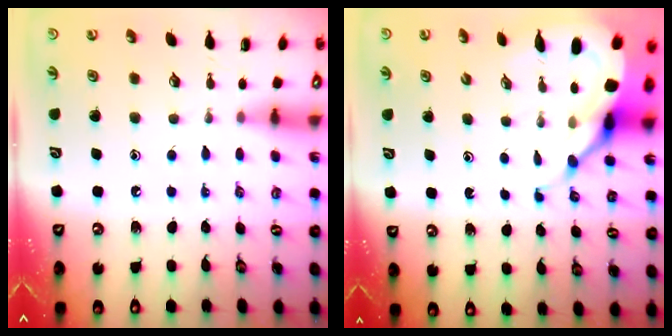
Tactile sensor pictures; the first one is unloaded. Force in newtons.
{"total": 9.9, "press": 9.8, "slide": 1.0}